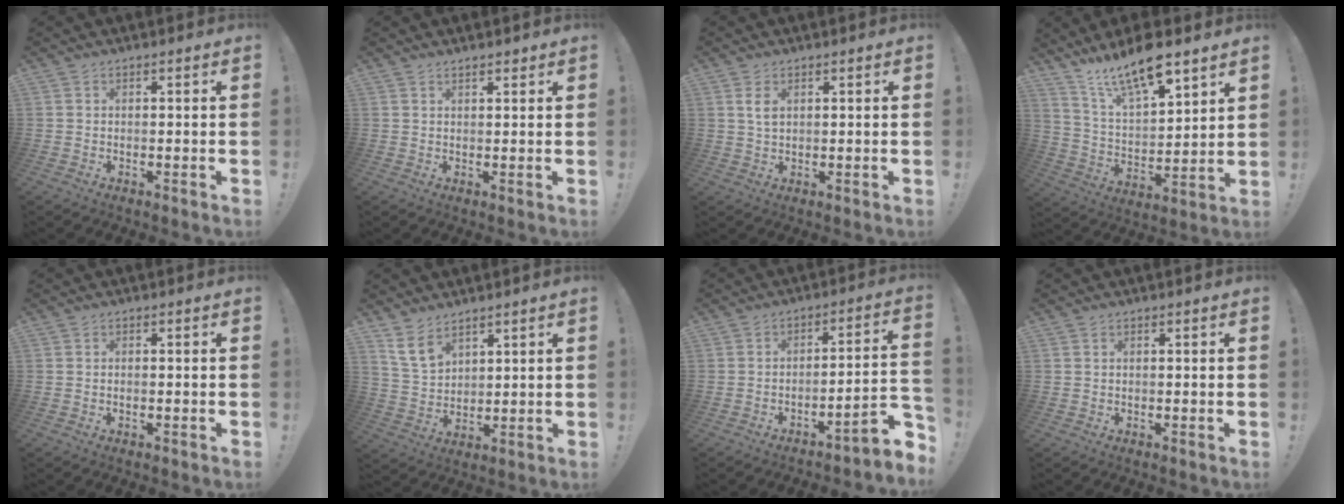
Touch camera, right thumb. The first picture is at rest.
{"total": 1.4, "force": [1.3, 0.3, 0.5], "torque": [0.005, -0.010, 0.021]}
{"total": 3.3, "force": [1.2, 1.6, 2.6], "torque": [-0.040, -0.003, 0.019]}
{"total": 14.2, "force": [11.2, 3.9, 7.9], "torque": [-0.143, -0.078, 0.197]}
{"total": 0.0}
{"total": 8.2, "force": [5.9, 4.3, 3.8], "torque": [-0.072, -0.028, 0.117]}
{"total": 7.4, "force": [-4.8, 1.1, 5.5], "torque": [-0.069, 0.020, -0.084]}
{"total": 0.0}